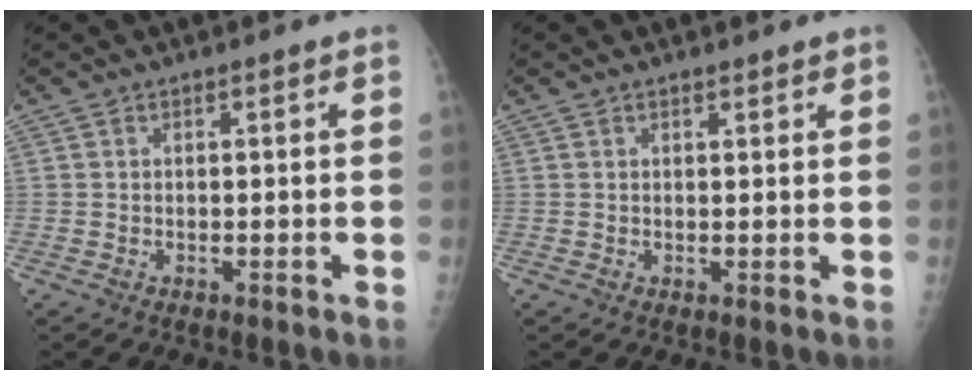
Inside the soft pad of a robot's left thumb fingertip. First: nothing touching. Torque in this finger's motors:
{"motor_torque": [-0.32, 0.16, 0.07, 0.05, 0.02]}